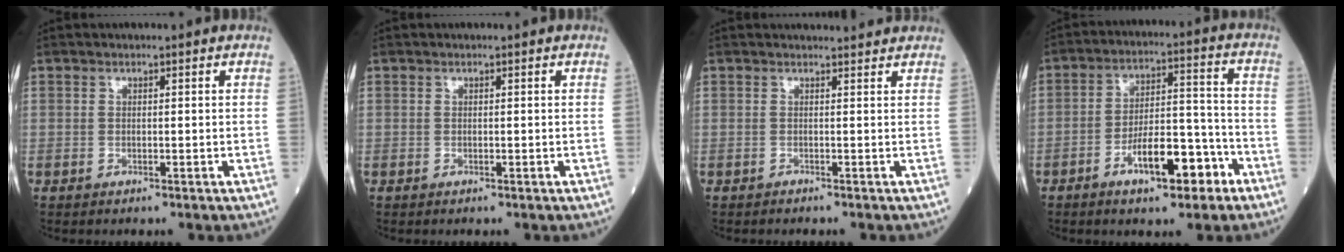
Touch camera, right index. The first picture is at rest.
{"total": 0.0}
{"total": 2.0, "force": [1.7, 0.6, 0.9], "torque": [-0.029, 0.021, 0.013]}
{"total": 10.6, "force": [-5.6, 3.4, 8.3], "torque": [-0.141, 0.022, -0.085]}